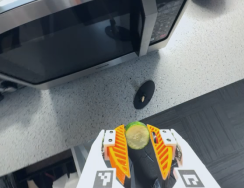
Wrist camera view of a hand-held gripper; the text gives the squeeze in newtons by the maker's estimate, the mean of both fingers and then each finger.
{"total": 8.5, "left": 8.1, "right": 9.0}